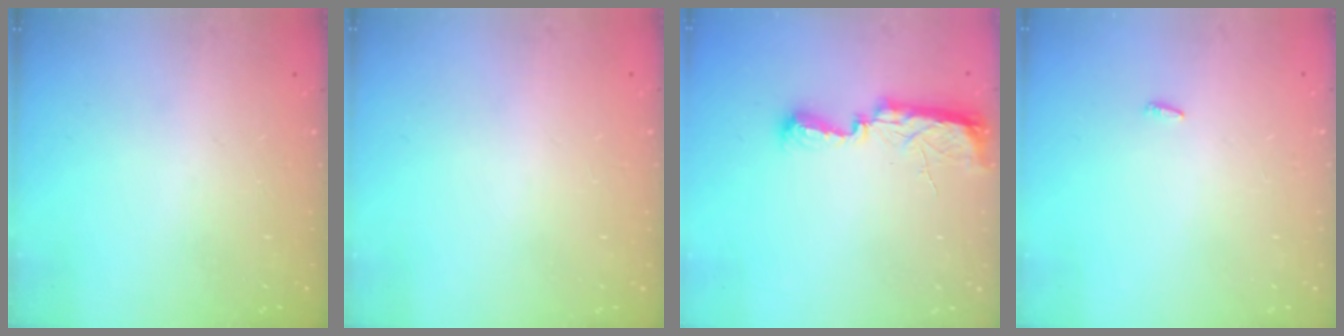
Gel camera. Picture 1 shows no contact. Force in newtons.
{"total": 0.8, "press": 0.8, "slide": 0.1}
{"total": 9.7, "press": 8.7, "slide": 4.2}
{"total": 2.1, "press": 1.9, "slide": 0.7}